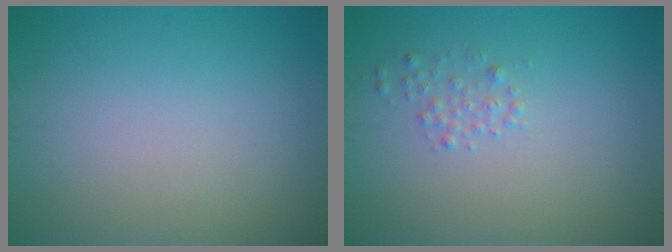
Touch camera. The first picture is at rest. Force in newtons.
{"total": 1.1, "press": 1.1, "slide": 0.0}